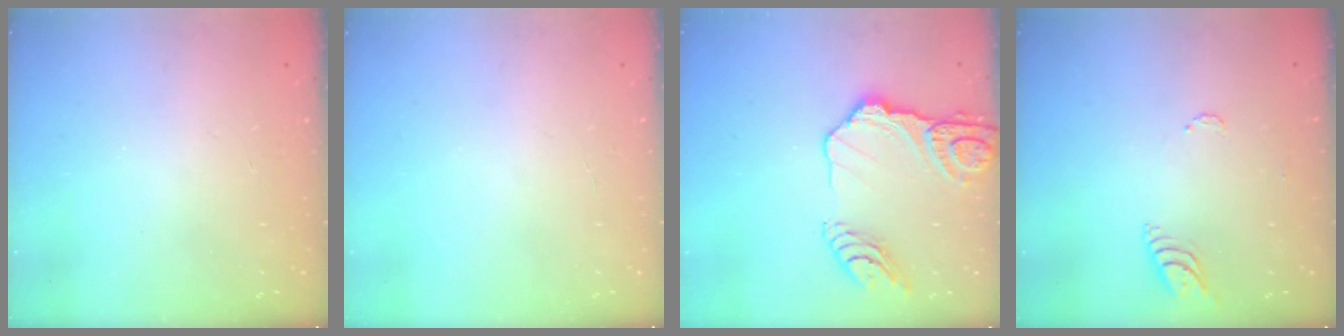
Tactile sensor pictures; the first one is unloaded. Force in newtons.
{"total": 1.9, "press": 1.9, "slide": 0.2}
{"total": 16.6, "press": 16.5, "slide": 1.8}
{"total": 6.3, "press": 6.2, "slide": 0.6}